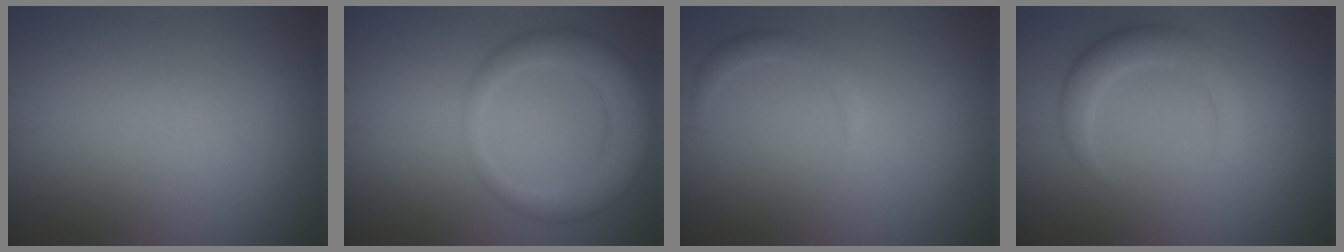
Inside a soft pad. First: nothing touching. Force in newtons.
{"total": 5.1, "press": 5.1, "slide": 0.3}
{"total": 1.1, "press": 1.1, "slide": 0.0}
{"total": 2.8, "press": 2.8, "slide": 0.2}